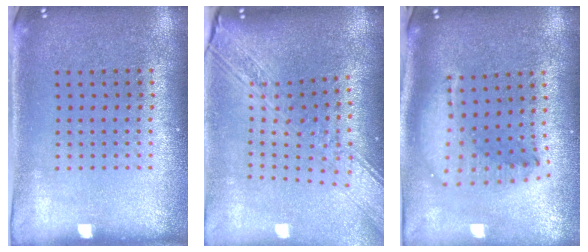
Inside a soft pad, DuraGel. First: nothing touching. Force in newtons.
{"total": 3.0, "press": 2.3, "slide": 1.9}
{"total": 1.8, "press": 1.5, "slide": 0.9}